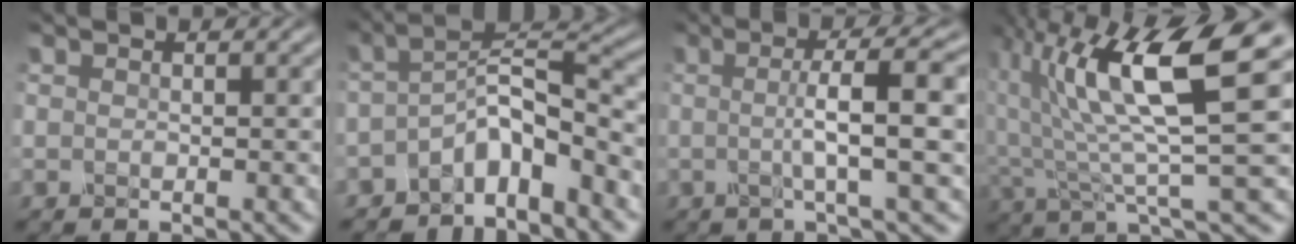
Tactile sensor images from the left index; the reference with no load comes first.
{"total": 4.9, "force": [-3.1, 1.2, 3.6], "torque": [-0.069, 0.015, -0.053]}
{"total": 6.8, "force": [0.2, 1.0, 6.7], "torque": [-0.101, 0.015, 0.009]}
{"total": 10.5, "force": [3.4, 2.4, 9.7], "torque": [-0.182, 0.013, 0.070]}